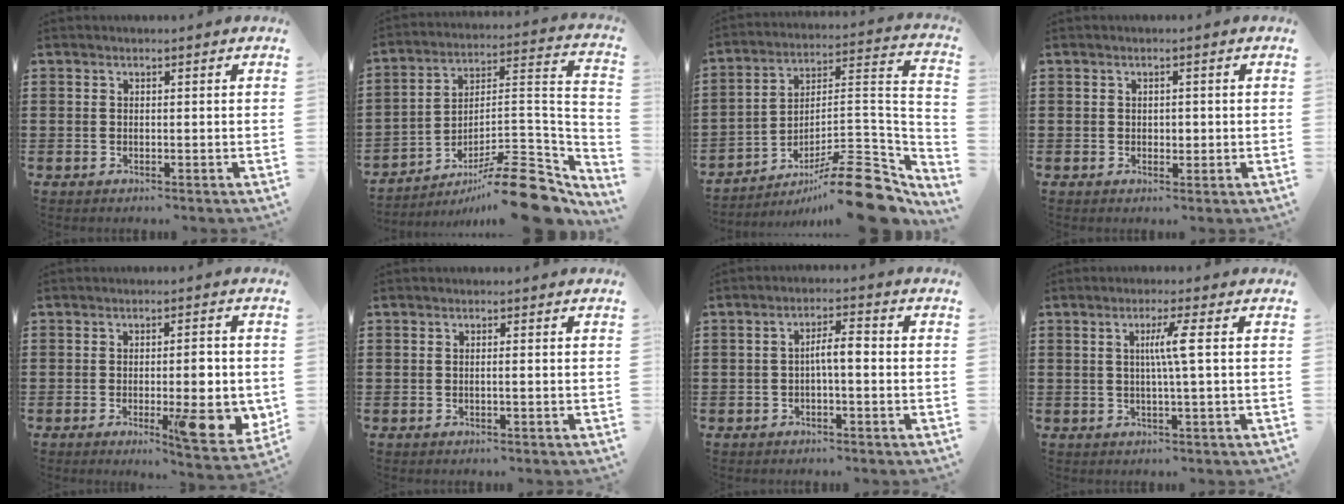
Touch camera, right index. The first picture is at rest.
{"total": 14.1, "force": [-9.5, 3.5, 9.8], "torque": [-0.128, 0.043, -0.166]}
{"total": 15.0, "force": [-10.0, 3.6, 10.6], "torque": [-0.132, 0.040, -0.172]}
{"total": 1.0, "force": [0.1, 0.8, 0.7], "torque": [-0.014, 0.004, 0.001]}
{"total": 8.4, "force": [-1.4, 2.2, 8.0], "torque": [-0.106, -0.009, -0.020]}
{"total": 0.6, "force": [-0.2, -0.2, 0.5], "torque": [-0.009, -0.002, -0.003]}
{"total": 3.6, "force": [-0.5, 0.7, 3.5], "torque": [-0.063, 0.007, -0.012]}
{"total": 4.2, "force": [0.5, -0.6, 4.1], "torque": [-0.078, -0.004, 0.002]}